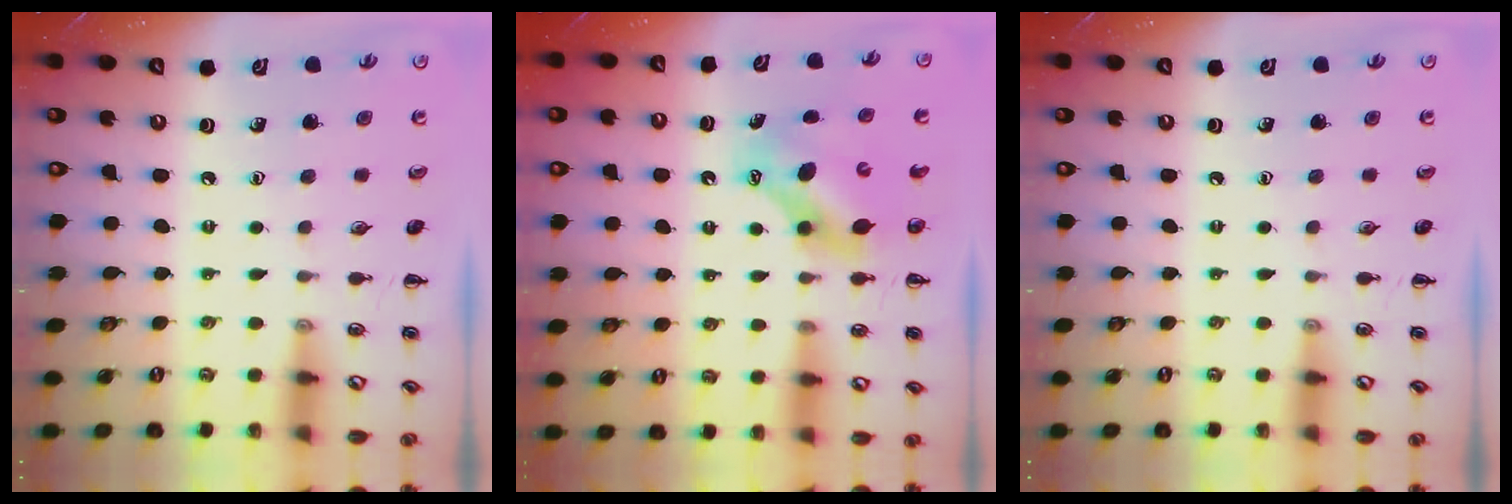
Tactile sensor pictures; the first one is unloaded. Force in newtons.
{"total": 6.9, "press": 6.7, "slide": 1.6}
{"total": 0.0}